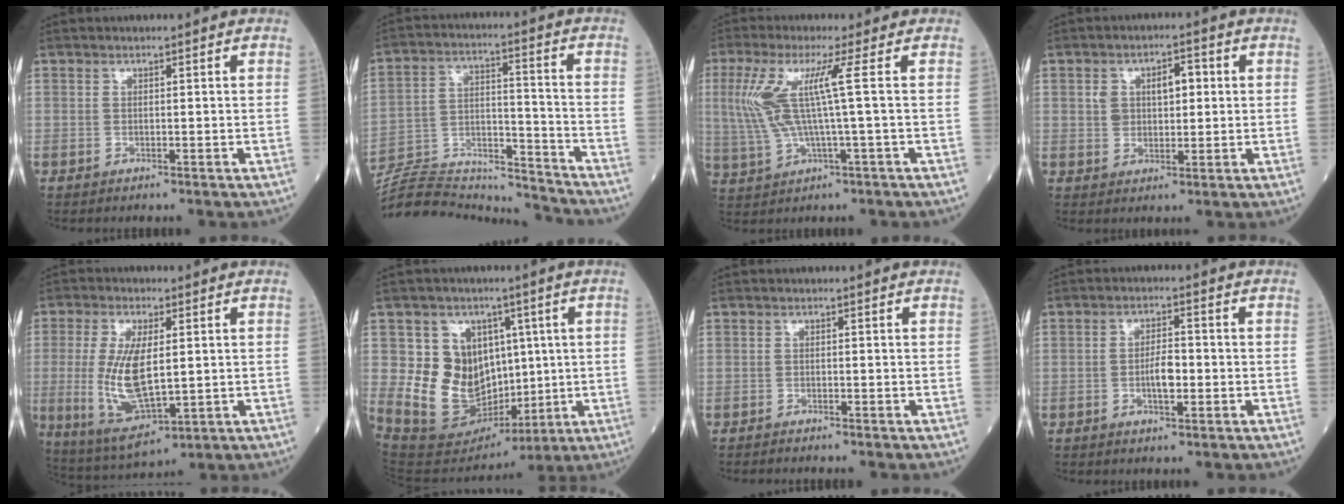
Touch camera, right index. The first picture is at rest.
{"total": 19.3, "force": [-18.9, 1.8, 3.5], "torque": [-0.081, 0.024, -0.303]}
{"total": 8.6, "force": [1.5, -0.3, 8.4], "torque": [-0.202, 0.009, 0.036]}
{"total": 5.8, "force": [1.4, 3.4, 4.5], "torque": [-0.070, 0.015, 0.028]}
{"total": 11.9, "force": [0.0, 4.1, 11.2], "torque": [-0.237, -0.015, 0.013]}
{"total": 13.8, "force": [1.9, 11.4, 7.7], "torque": [-0.151, 0.029, 0.066]}
{"total": 0.9, "force": [-0.9, -0.1, 0.2], "torque": [-0.004, -0.001, -0.014]}
{"total": 3.9, "force": [-0.8, 1.2, 3.7], "torque": [-0.066, 0.002, -0.015]}